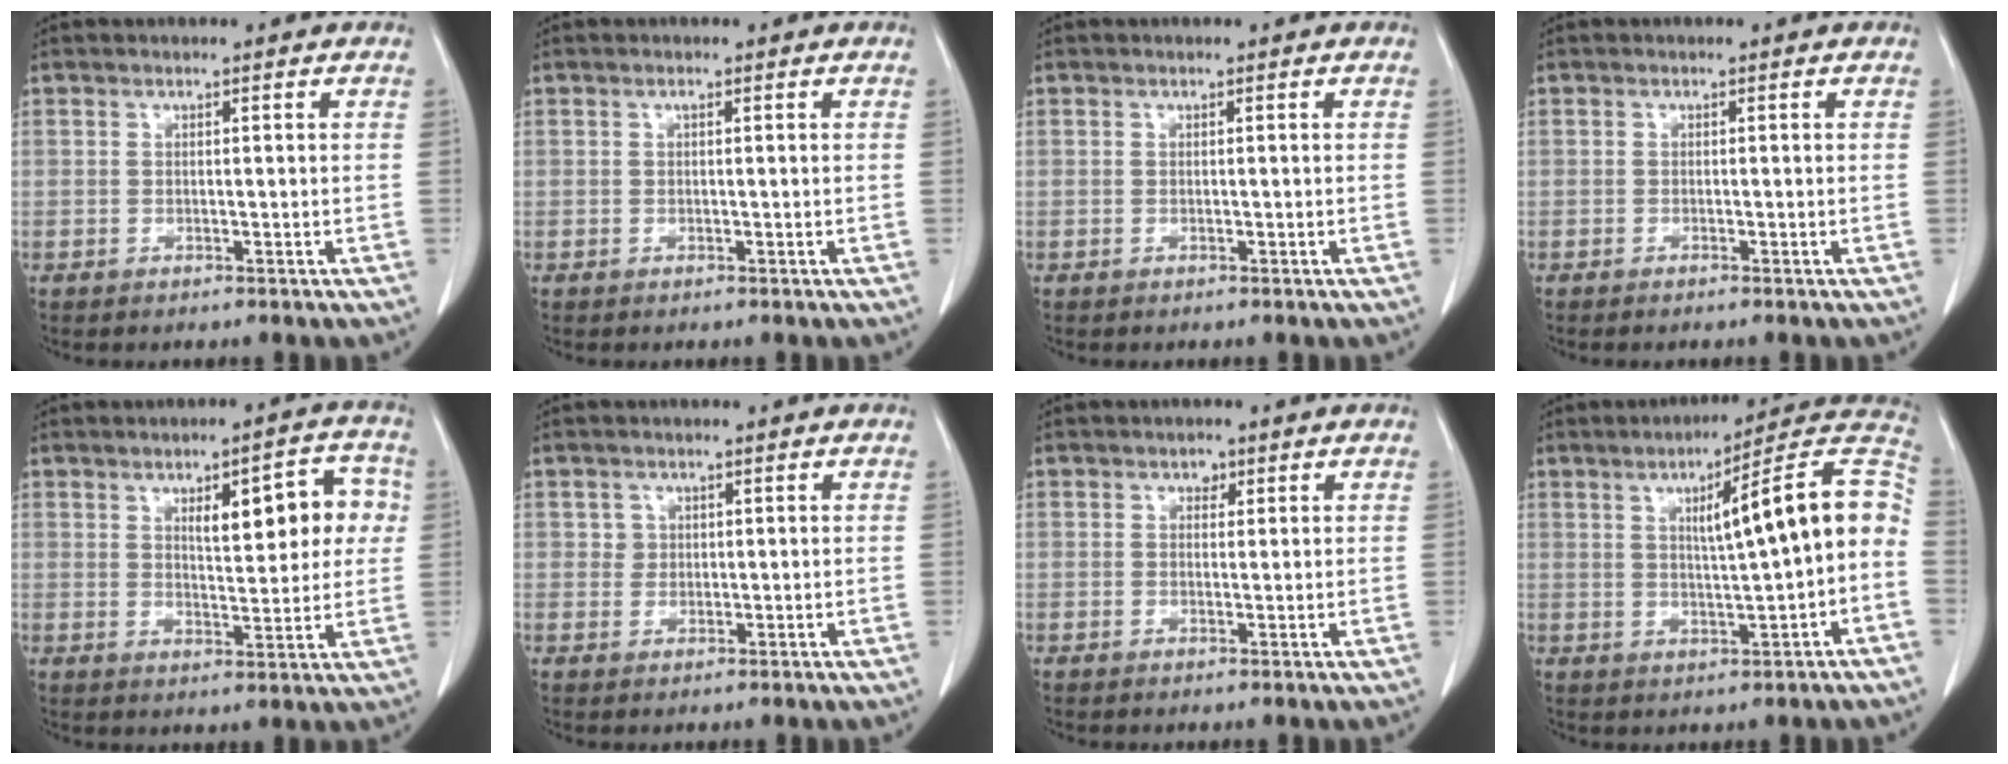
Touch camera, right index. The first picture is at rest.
{"total": 0.0}
{"total": 0.0}
{"total": 0.7, "force": [-0.6, 0.0, 0.4], "torque": [-0.010, -0.001, -0.008]}
{"total": 9.7, "force": [2.6, 3.4, 8.6], "torque": [-0.108, 0.024, 0.038]}
{"total": 1.5, "force": [0.4, 1.4, 0.1], "torque": [0.007, 0.000, 0.004]}
{"total": 1.3, "force": [0.6, 1.0, 0.5], "torque": [-0.004, 0.000, 0.006]}
{"total": 13.8, "force": [0.8, 1.2, 13.8], "torque": [-0.184, 0.035, 0.008]}